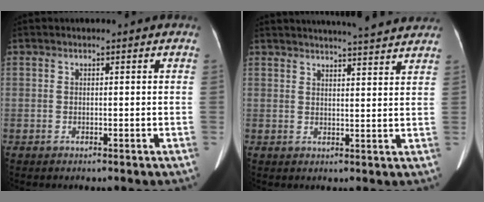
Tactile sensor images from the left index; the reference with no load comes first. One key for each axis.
{"total": 12.5, "fx": 11.6, "fy": 0.5, "fz": 4.6, "tx": -0.064, "ty": 0.008, "tz": 0.134}